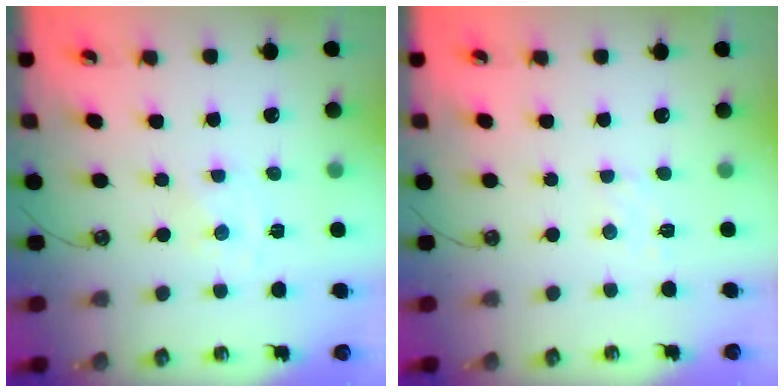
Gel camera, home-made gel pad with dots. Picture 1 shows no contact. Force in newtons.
{"total": 3.8, "press": 3.8, "slide": 0.5}